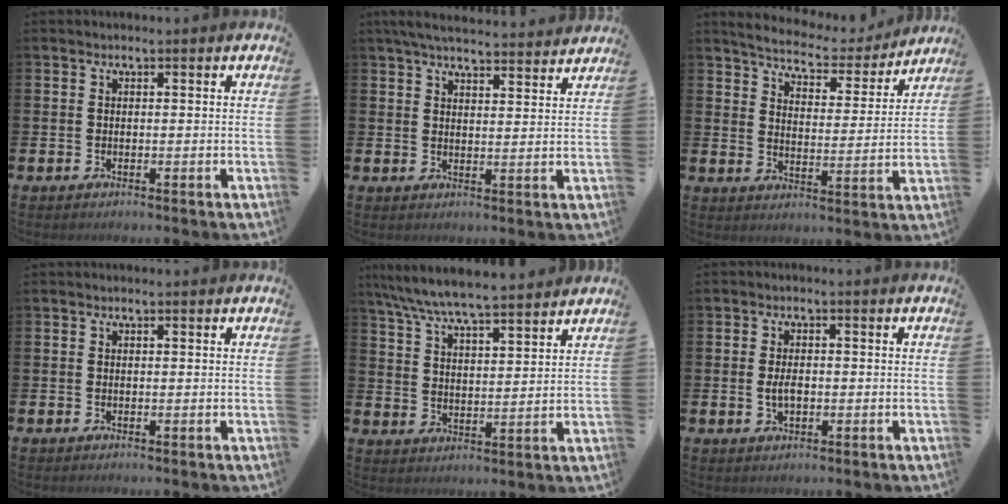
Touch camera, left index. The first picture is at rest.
{"total": 5.4, "force": [5.1, 0.5, 1.5], "torque": [-0.039, -0.027, 0.092]}
{"total": 5.7, "force": [5.4, 1.2, 1.1], "torque": [-0.046, -0.041, 0.089]}
{"total": 0.0}
{"total": 7.3, "force": [7.1, 0.2, 2.0], "torque": [-0.068, -0.040, 0.126]}
{"total": 2.5, "force": [-0.2, 1.3, 2.1], "torque": [-0.041, 0.005, -0.005]}